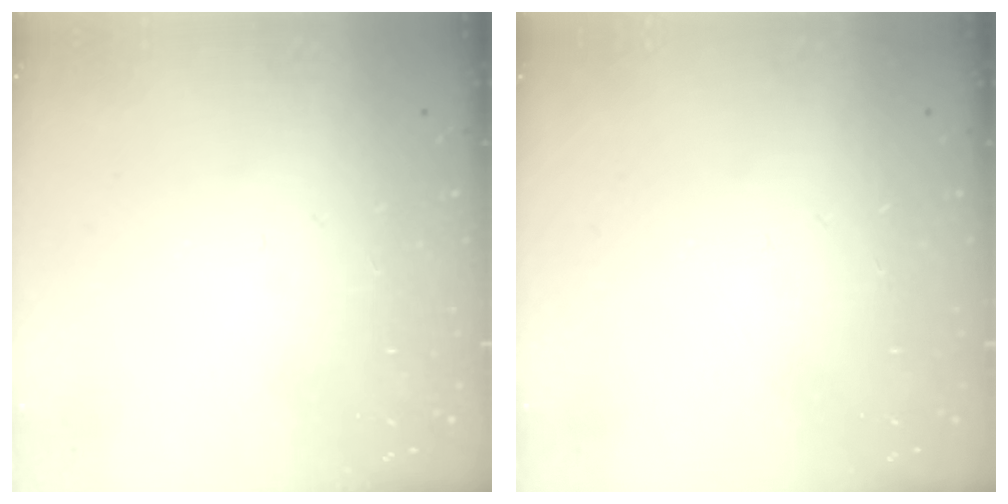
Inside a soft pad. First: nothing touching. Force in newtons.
{"total": 0.0}